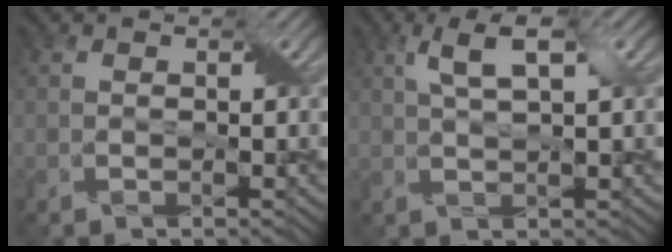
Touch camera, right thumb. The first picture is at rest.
{"total": 3.9, "force": [2.1, 0.3, 3.2], "torque": [-0.074, 0.009, 0.037]}